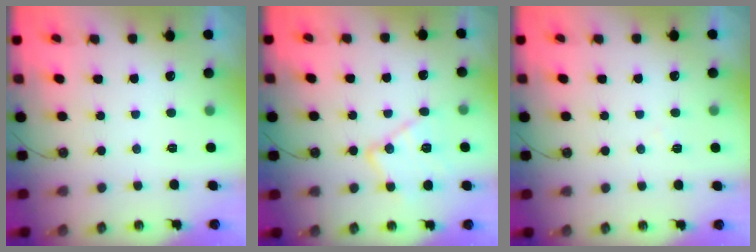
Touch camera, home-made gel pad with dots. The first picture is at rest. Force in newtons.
{"total": 13.2, "press": 13.2, "slide": 0.8}
{"total": 4.7, "press": 4.7, "slide": 0.7}